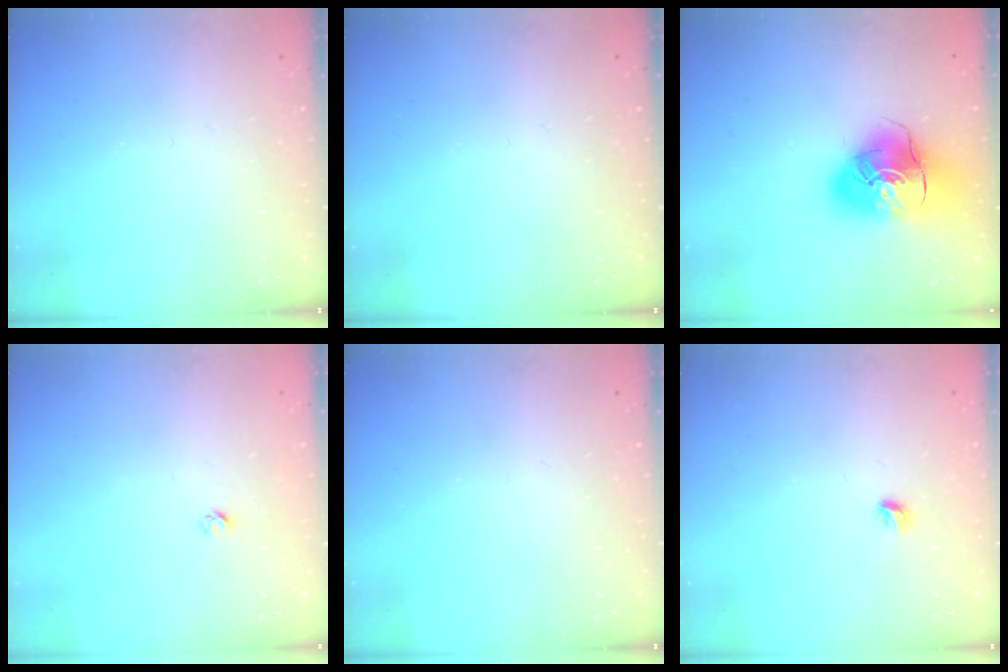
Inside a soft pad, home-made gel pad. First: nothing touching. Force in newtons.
{"total": 0.0}
{"total": 16.3, "press": 16.1, "slide": 2.8}
{"total": 1.9, "press": 1.9, "slide": 0.1}
{"total": 0.0}
{"total": 3.7, "press": 3.6, "slide": 0.8}